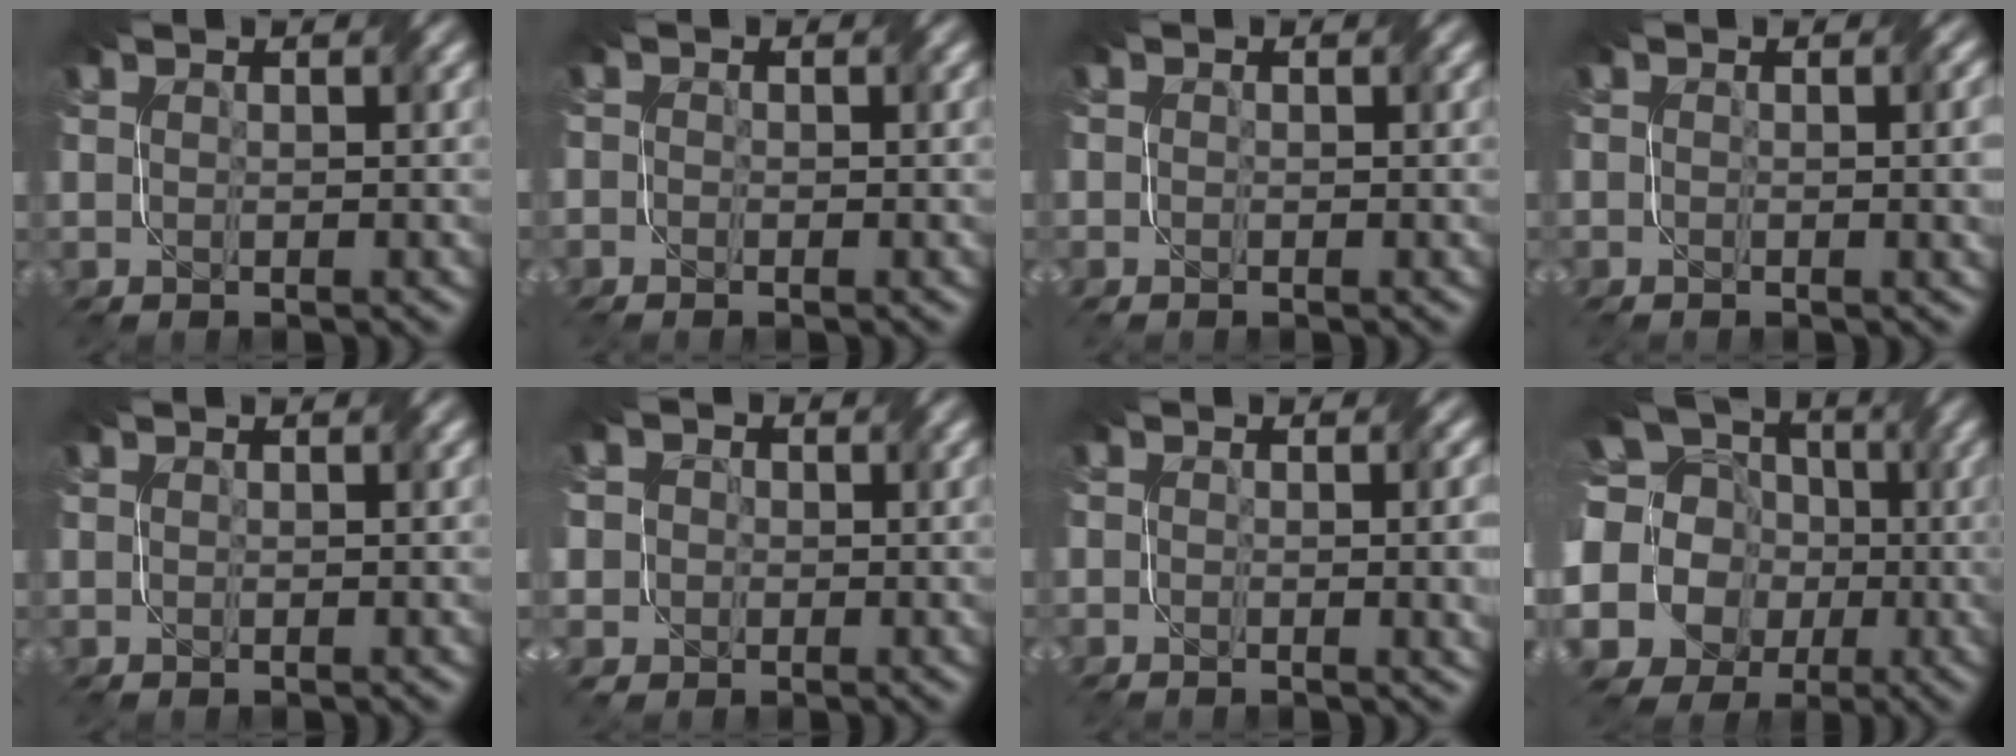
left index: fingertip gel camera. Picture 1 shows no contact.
{"total": 0.8, "force": [-0.7, 0.5, 0.2], "torque": [-0.005, -0.005, -0.015]}
{"total": 0.6, "force": [-0.3, 0.4, 0.2], "torque": [-0.005, -0.004, -0.007]}
{"total": 3.1, "force": [-0.4, 1.4, 2.8], "torque": [-0.023, 0.001, -0.006]}
{"total": 0.0}
{"total": 5.6, "force": [1.0, 5.2, 1.8], "torque": [-0.041, 0.031, -0.011]}
{"total": 4.6, "force": [-0.6, 2.3, 3.9], "torque": [-0.021, 0.002, -0.011]}
{"total": 19.6, "force": [1.0, 17.8, 8.3], "torque": [-0.215, 0.010, -0.030]}